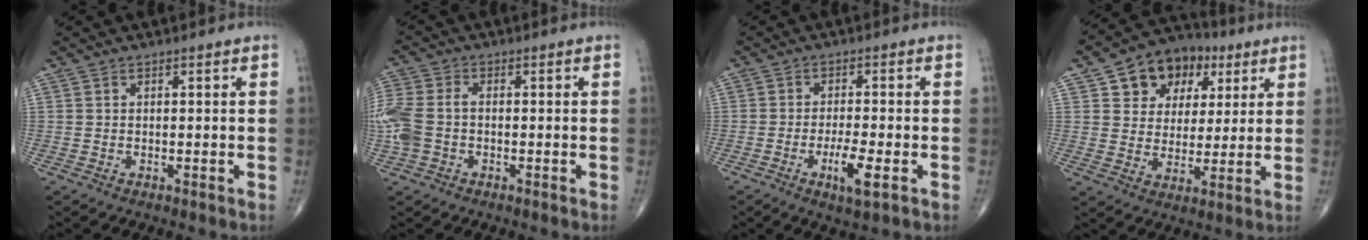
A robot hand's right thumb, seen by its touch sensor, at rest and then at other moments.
{"total": 9.0, "force": [-1.2, 6.2, 6.5], "torque": [-0.177, 0.020, -0.028]}
{"total": 5.7, "force": [-2.2, 1.2, 5.2], "torque": [-0.099, -0.001, -0.037]}
{"total": 13.9, "force": [6.0, 10.5, 6.7], "torque": [-0.060, -0.003, 0.096]}